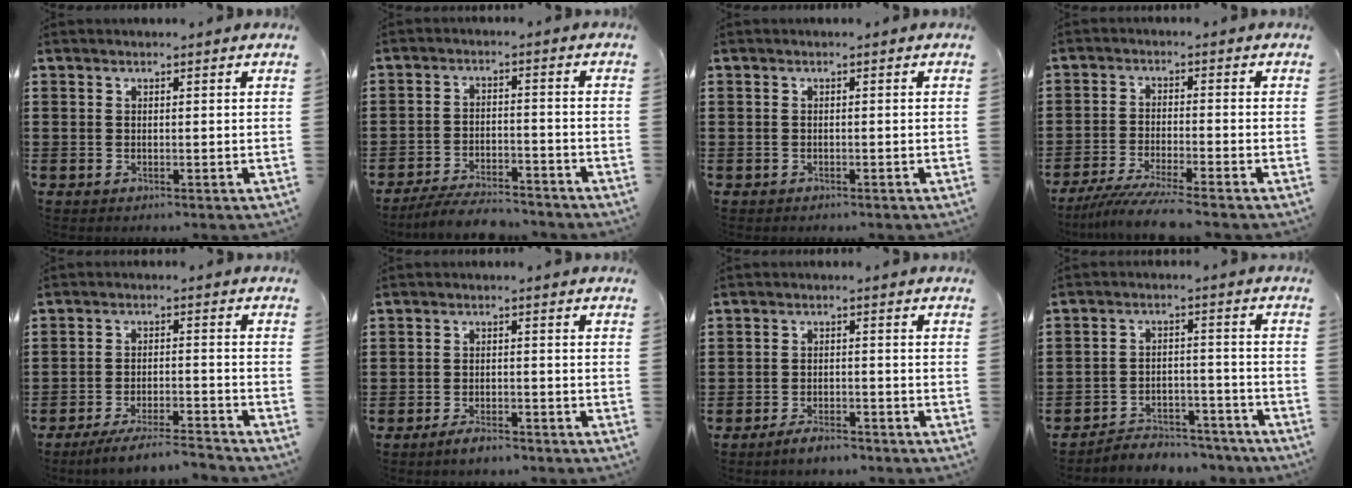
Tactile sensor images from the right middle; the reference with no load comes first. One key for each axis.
{"total": 5.5, "fx": -5.2, "fy": 0.6, "fz": 1.6, "tx": -0.033, "ty": -0.001, "tz": -0.101}
{"total": 0.5, "fx": -0.5, "fy": 0.1, "fz": 0.0, "tx": -0.002, "ty": 0.001, "tz": -0.011}
{"total": 5.2, "fx": -4.8, "fy": -0.5, "fz": 2.1, "tx": -0.054, "ty": -0.025, "tz": -0.094}
{"total": 5.2, "fx": -4.8, "fy": 0.0, "fz": 2.0, "tx": -0.047, "ty": -0.012, "tz": -0.094}
{"total": 2.7, "fx": -2.4, "fy": 0.6, "fz": 1.2, "tx": -0.021, "ty": 0.003, "tz": -0.045}
{"total": 3.1, "fx": -2.8, "fy": 0.6, "fz": 1.2, "tx": -0.021, "ty": 0.003, "tz": -0.054}
{"total": 4.6, "fx": -4.5, "fy": 0.8, "fz": 0.3, "tx": -0.008, "ty": 0.010, "tz": -0.094}